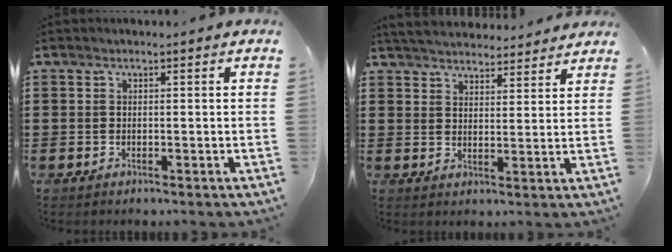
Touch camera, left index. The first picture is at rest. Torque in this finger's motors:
{"motor_torque": [1.33, -0.81, 0.39, 0.15]}